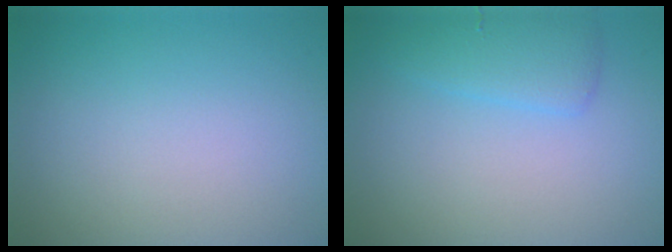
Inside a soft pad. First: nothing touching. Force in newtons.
{"total": 2.4, "press": 2.4, "slide": 0.3}